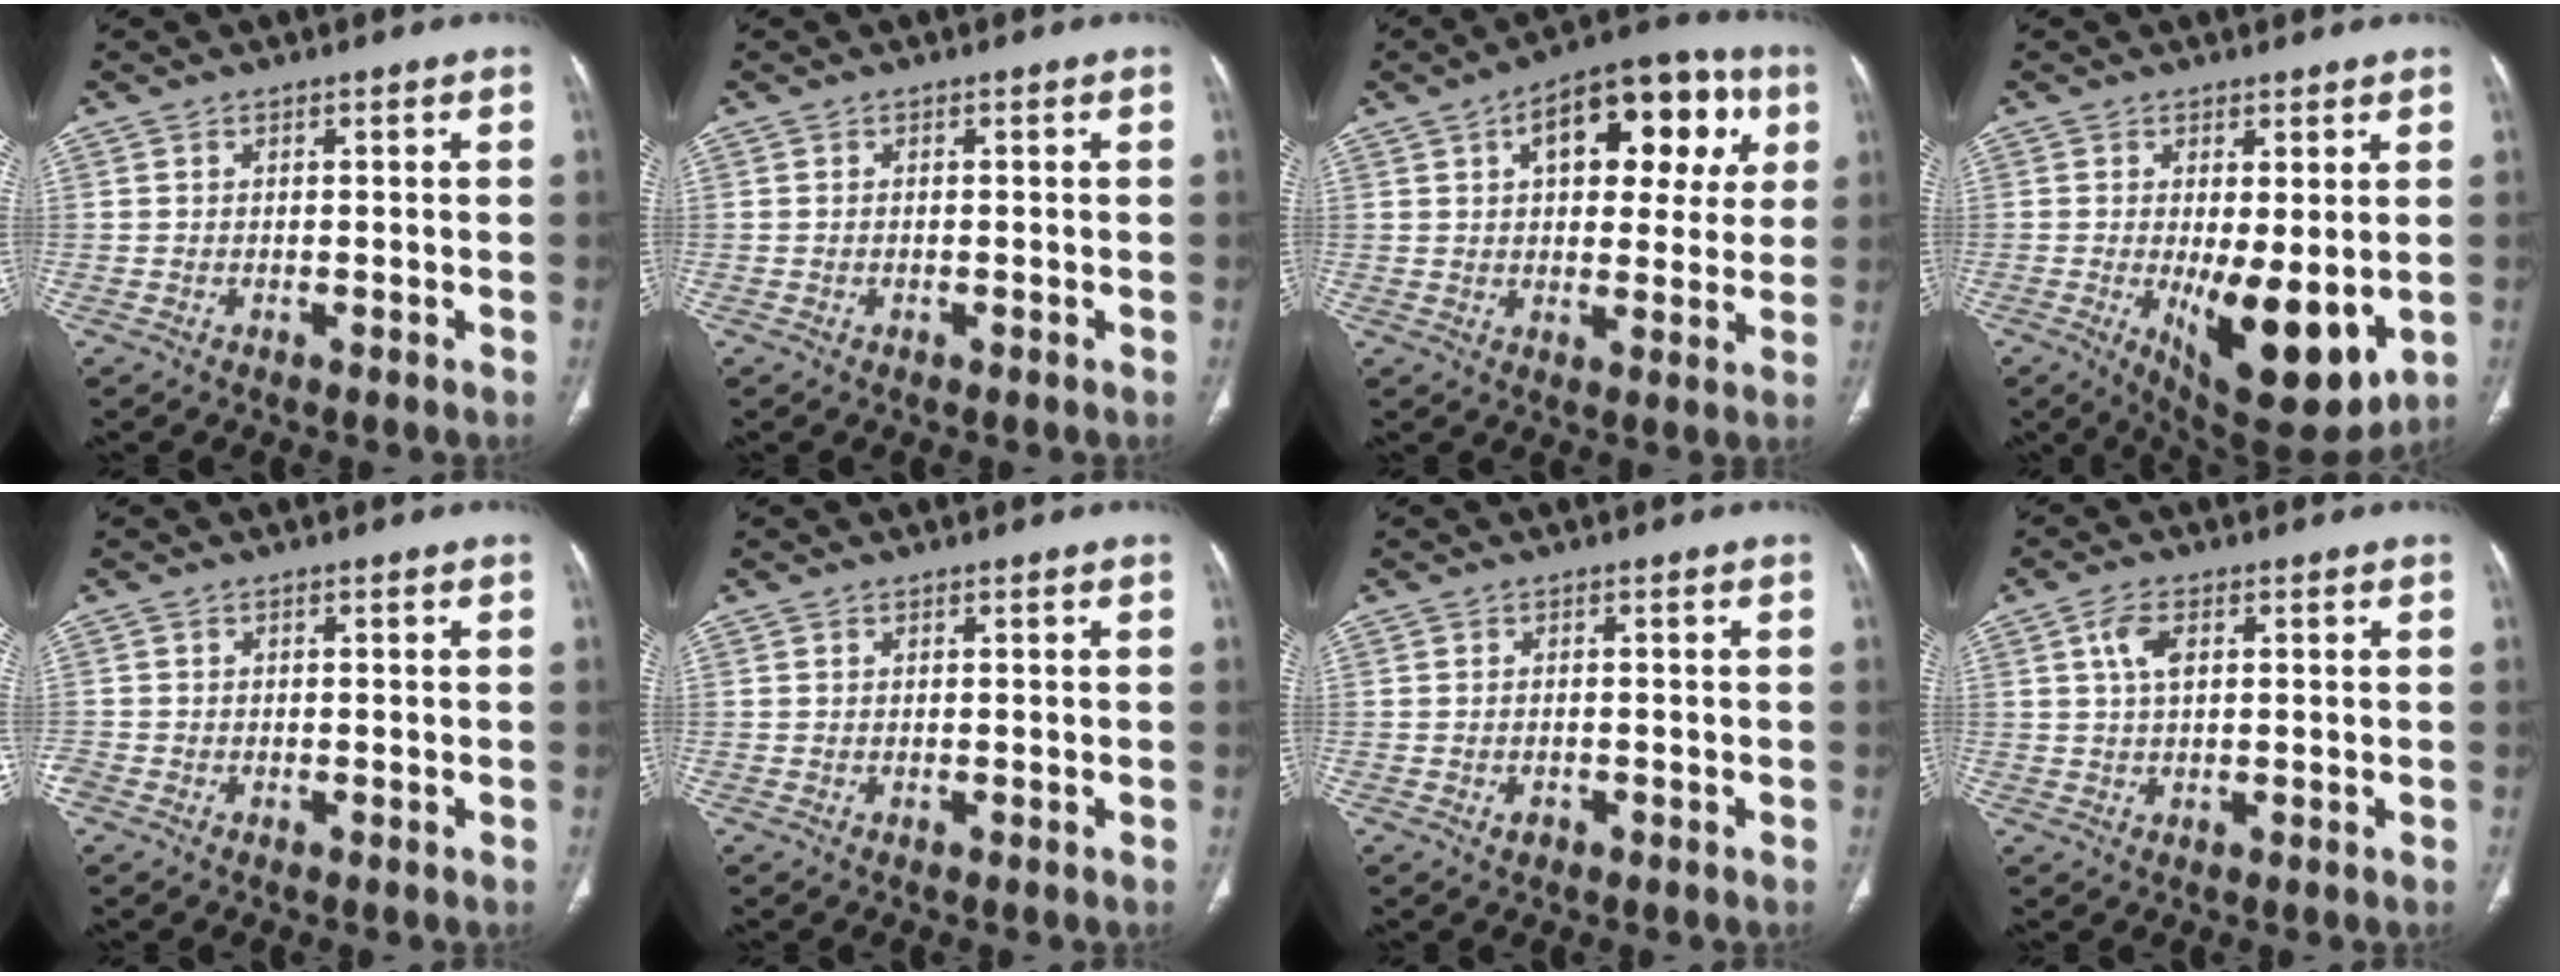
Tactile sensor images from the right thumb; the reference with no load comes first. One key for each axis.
{"total": 0.0}
{"total": 18.7, "fx": 6.6, "fy": 9.9, "fz": 14.4, "tx": -0.149, "ty": 0.013, "tz": 0.087}
{"total": 12.4, "fx": -1.9, "fy": 4.5, "fz": 11.4, "tx": -0.162, "ty": -0.031, "tz": -0.011}
{"total": 1.4, "fx": -0.6, "fy": 1.2, "fz": 0.5, "tx": -0.013, "ty": 0.003, "tz": -0.014}
{"total": 0.0}
{"total": 1.2, "fx": -0.7, "fy": 0.9, "fz": 0.6, "tx": -0.009, "ty": 0.007, "tz": -0.006}
{"total": 4.4, "fx": 1.4, "fy": 2.3, "fz": 3.5, "tx": -0.072, "ty": 0.006, "tz": 0.027}